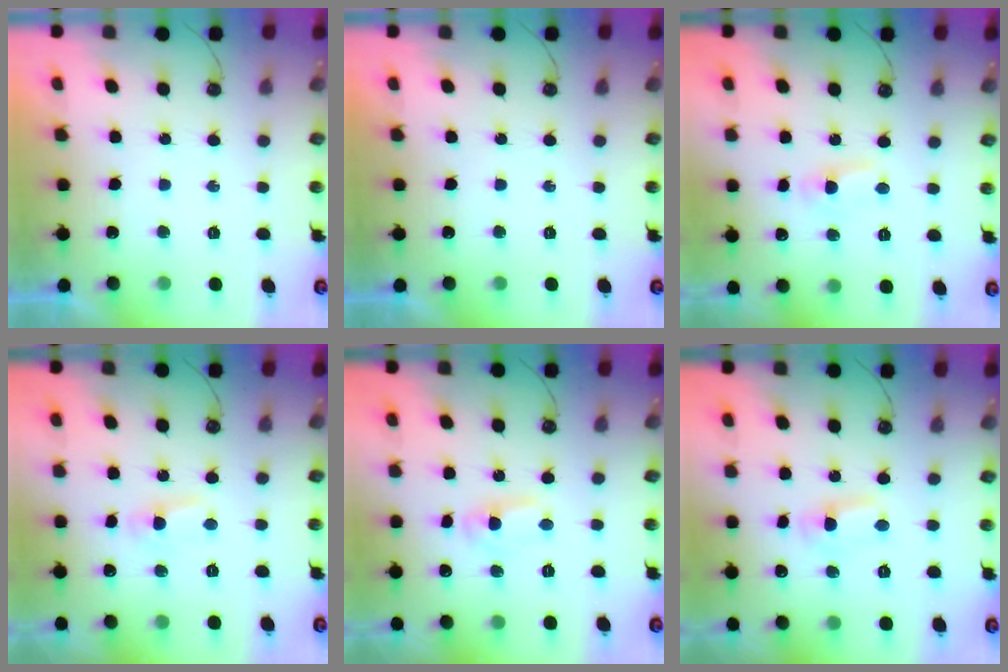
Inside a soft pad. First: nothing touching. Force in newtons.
{"total": 0.0}
{"total": 2.5, "press": 2.5, "slide": 0.3}
{"total": 2.7, "press": 2.7, "slide": 0.3}
{"total": 2.8, "press": 2.8, "slide": 0.3}
{"total": 1.7, "press": 1.7, "slide": 0.1}